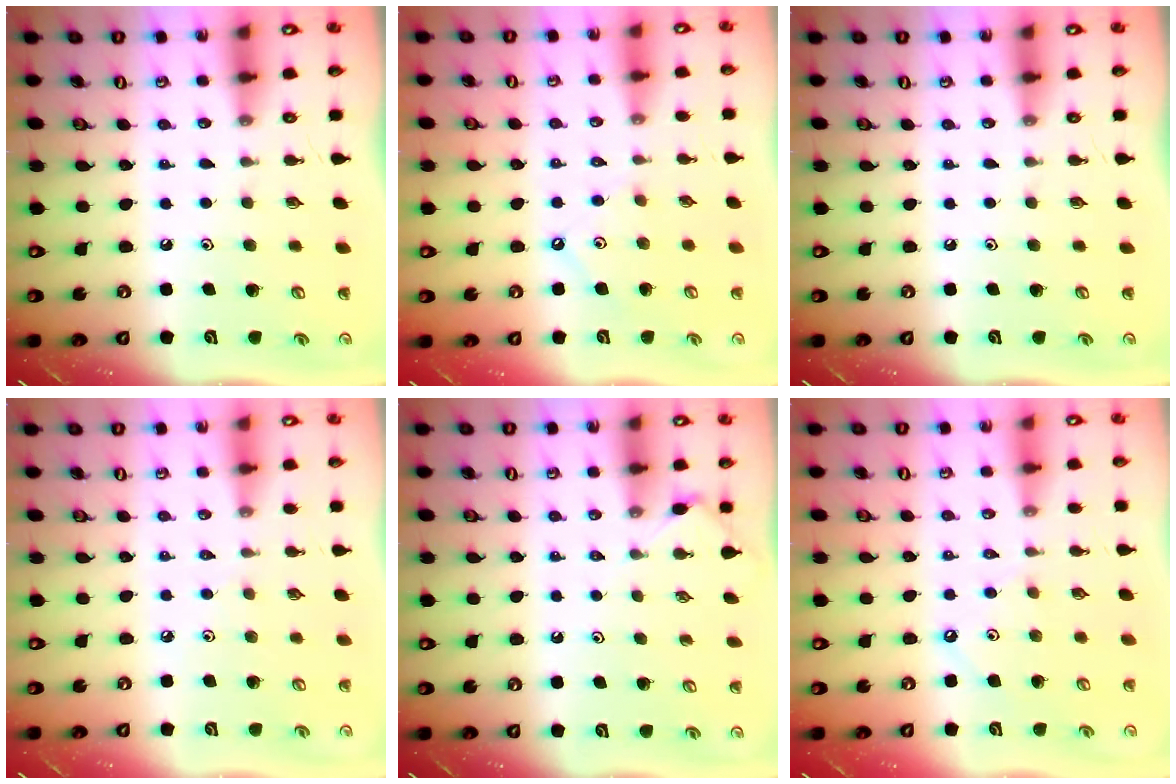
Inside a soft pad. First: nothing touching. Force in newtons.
{"total": 1.9, "press": 1.9, "slide": 0.3}
{"total": 0.0}
{"total": 2.1, "press": 2.1, "slide": 0.5}
{"total": 3.5, "press": 3.5, "slide": 0.5}
{"total": 1.6, "press": 1.5, "slide": 0.4}